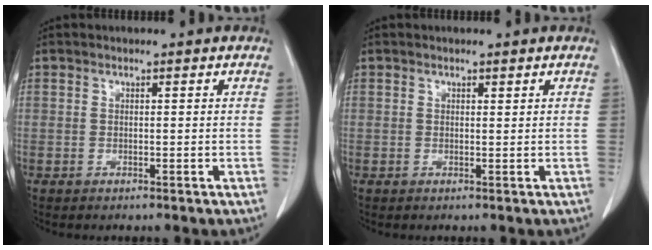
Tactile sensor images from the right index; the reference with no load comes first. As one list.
[{"total": 0.0}]